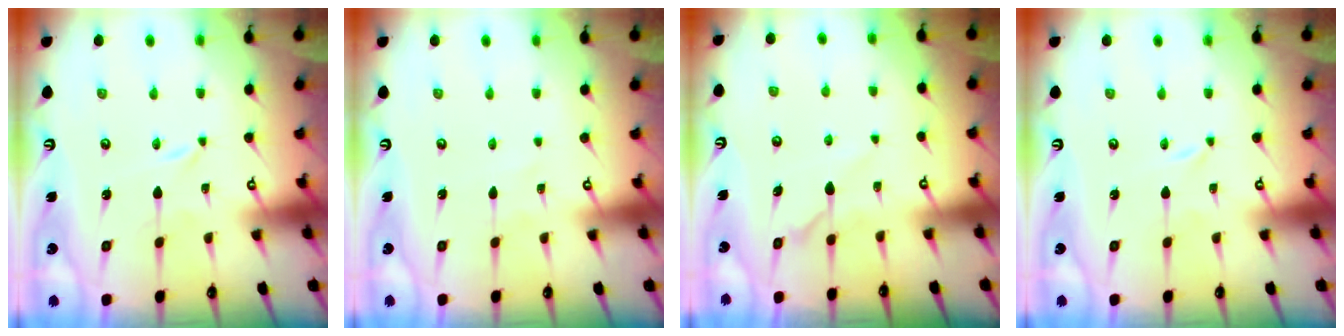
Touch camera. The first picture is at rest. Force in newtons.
{"total": 1.1, "press": 1.1, "slide": 0.0}
{"total": 5.4, "press": 5.4, "slide": 0.5}
{"total": 0.0}